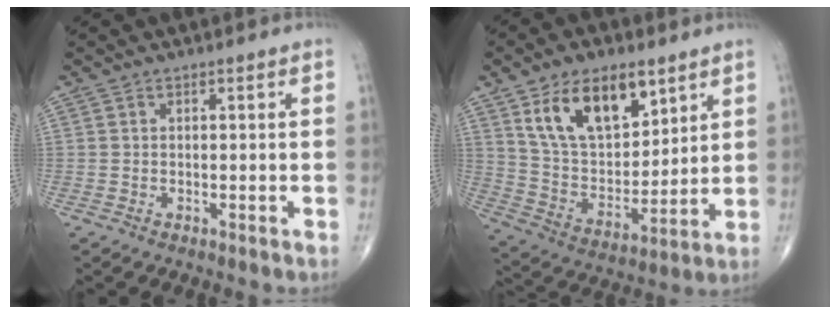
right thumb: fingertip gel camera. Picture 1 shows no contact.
{"total": 17.5, "force": [9.4, 9.3, 11.4], "torque": [-0.155, -0.041, 0.182]}